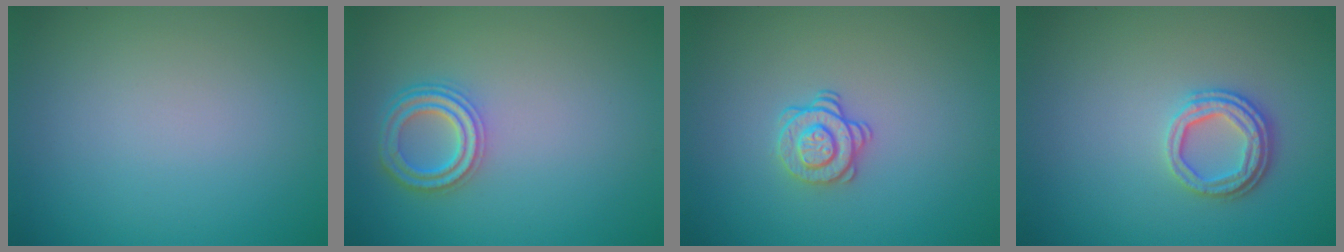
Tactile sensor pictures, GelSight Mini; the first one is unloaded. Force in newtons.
{"total": 3.5, "press": 2.9, "slide": 2.0}
{"total": 2.1, "press": 1.7, "slide": 1.2}
{"total": 3.1, "press": 2.5, "slide": 1.9}